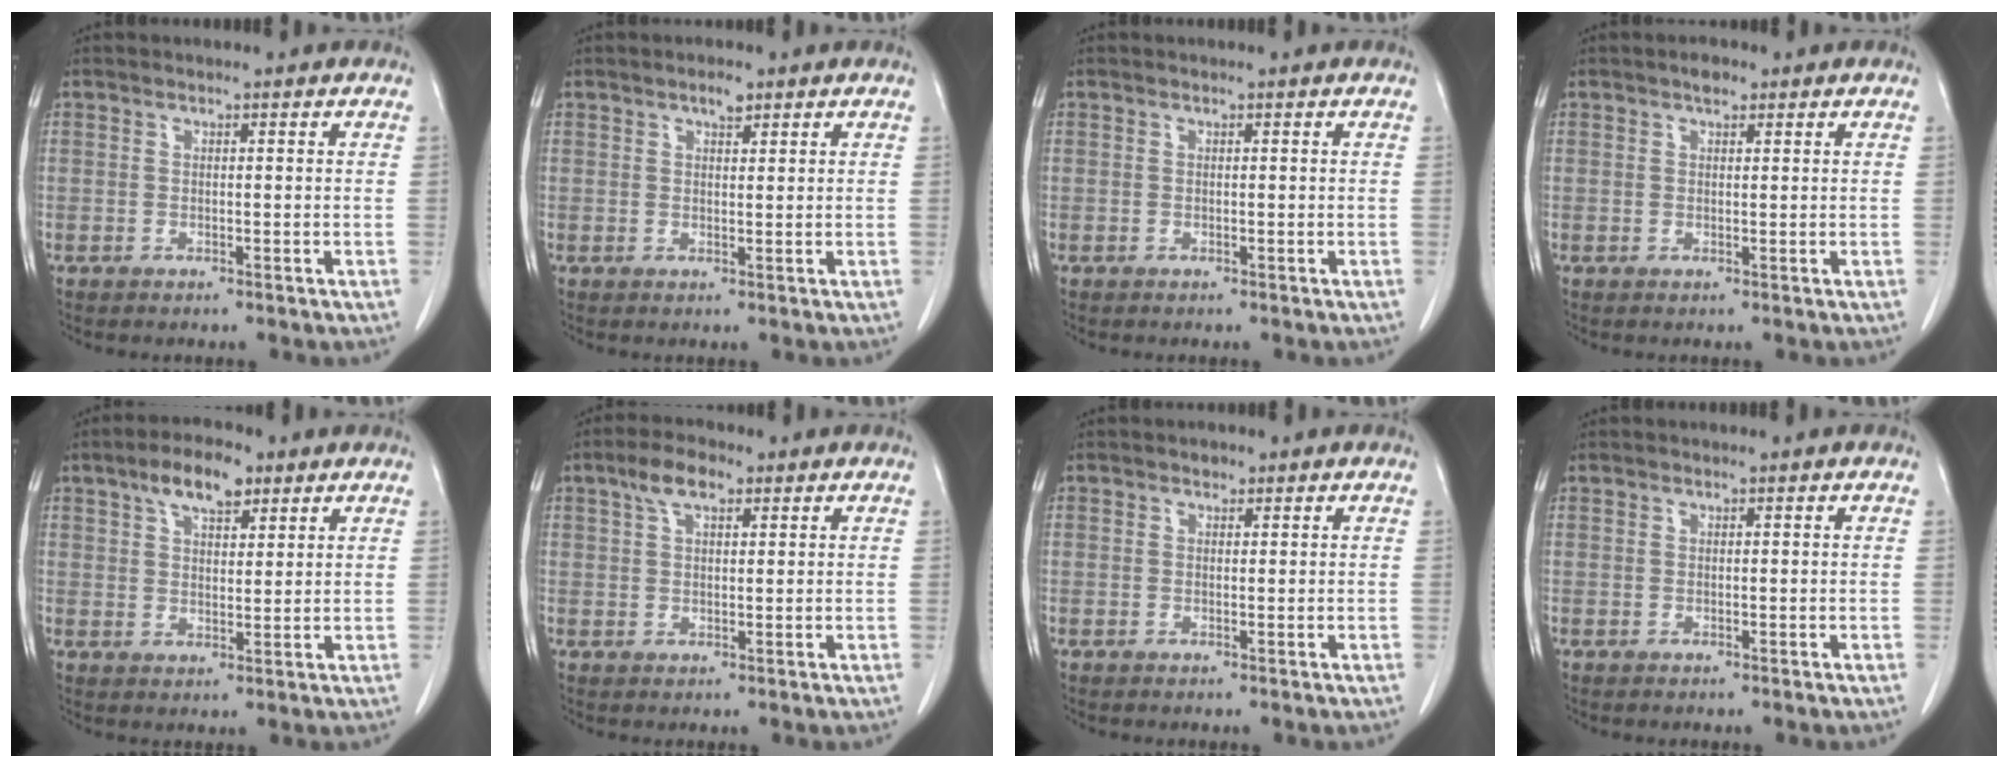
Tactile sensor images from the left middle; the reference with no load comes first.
{"total": 1.8, "force": [1.2, 0.6, 1.2], "torque": [-0.021, 0.001, 0.020]}
{"total": 0.0}
{"total": 1.6, "force": [1.1, 0.7, 0.9], "torque": [-0.017, 0.004, 0.016]}
{"total": 6.8, "force": [4.2, 2.8, 4.6], "torque": [-0.083, 0.013, 0.071]}
{"total": 4.6, "force": [2.7, 1.9, 3.3], "torque": [-0.069, 0.015, 0.050]}
{"total": 0.9, "force": [0.6, 0.5, 0.3], "torque": [-0.006, -0.002, 0.007]}
{"total": 0.0}